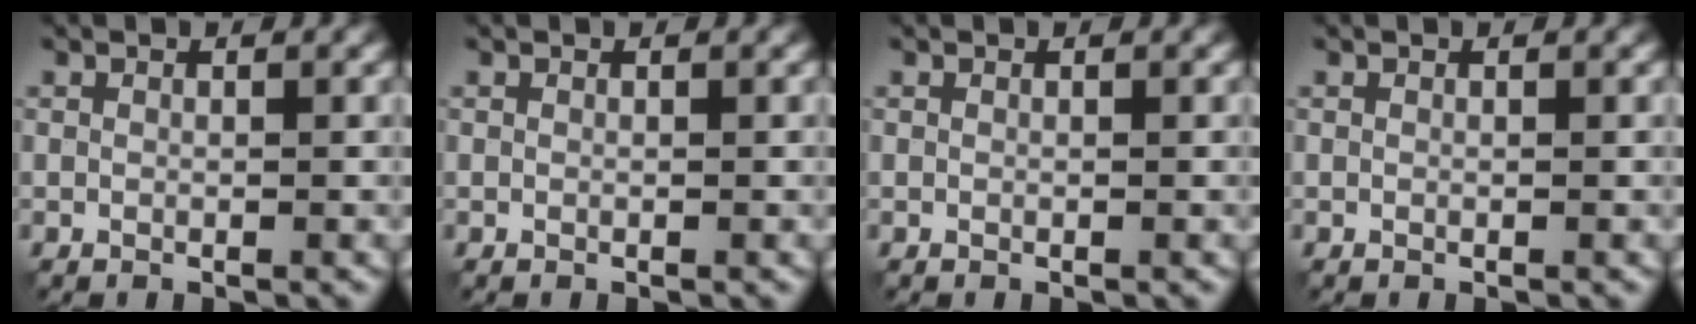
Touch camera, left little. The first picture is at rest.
{"total": 0.0}
{"total": 0.0}
{"total": 0.0}